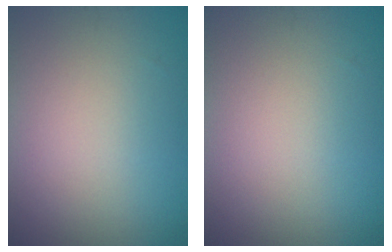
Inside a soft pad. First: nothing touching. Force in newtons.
{"total": 0.0}